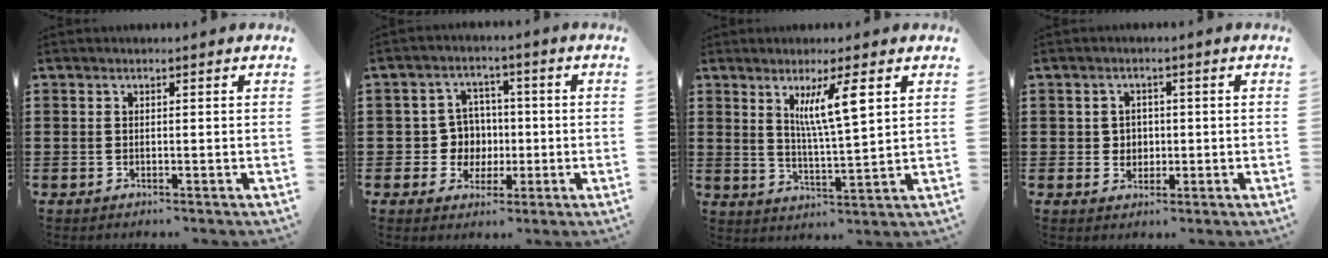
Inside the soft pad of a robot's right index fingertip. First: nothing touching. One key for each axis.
{"total": 5.7, "fx": -0.4, "fy": 5.4, "fz": 1.7, "tx": -0.044, "ty": 0.014, "tz": -0.010}
{"total": 7.2, "fx": 3.0, "fy": 1.2, "fz": 6.5, "tx": -0.126, "ty": 0.001, "tz": 0.047}
{"total": 2.5, "fx": -0.1, "fy": 2.3, "fz": 0.7, "tx": -0.023, "ty": 0.009, "tz": -0.006}